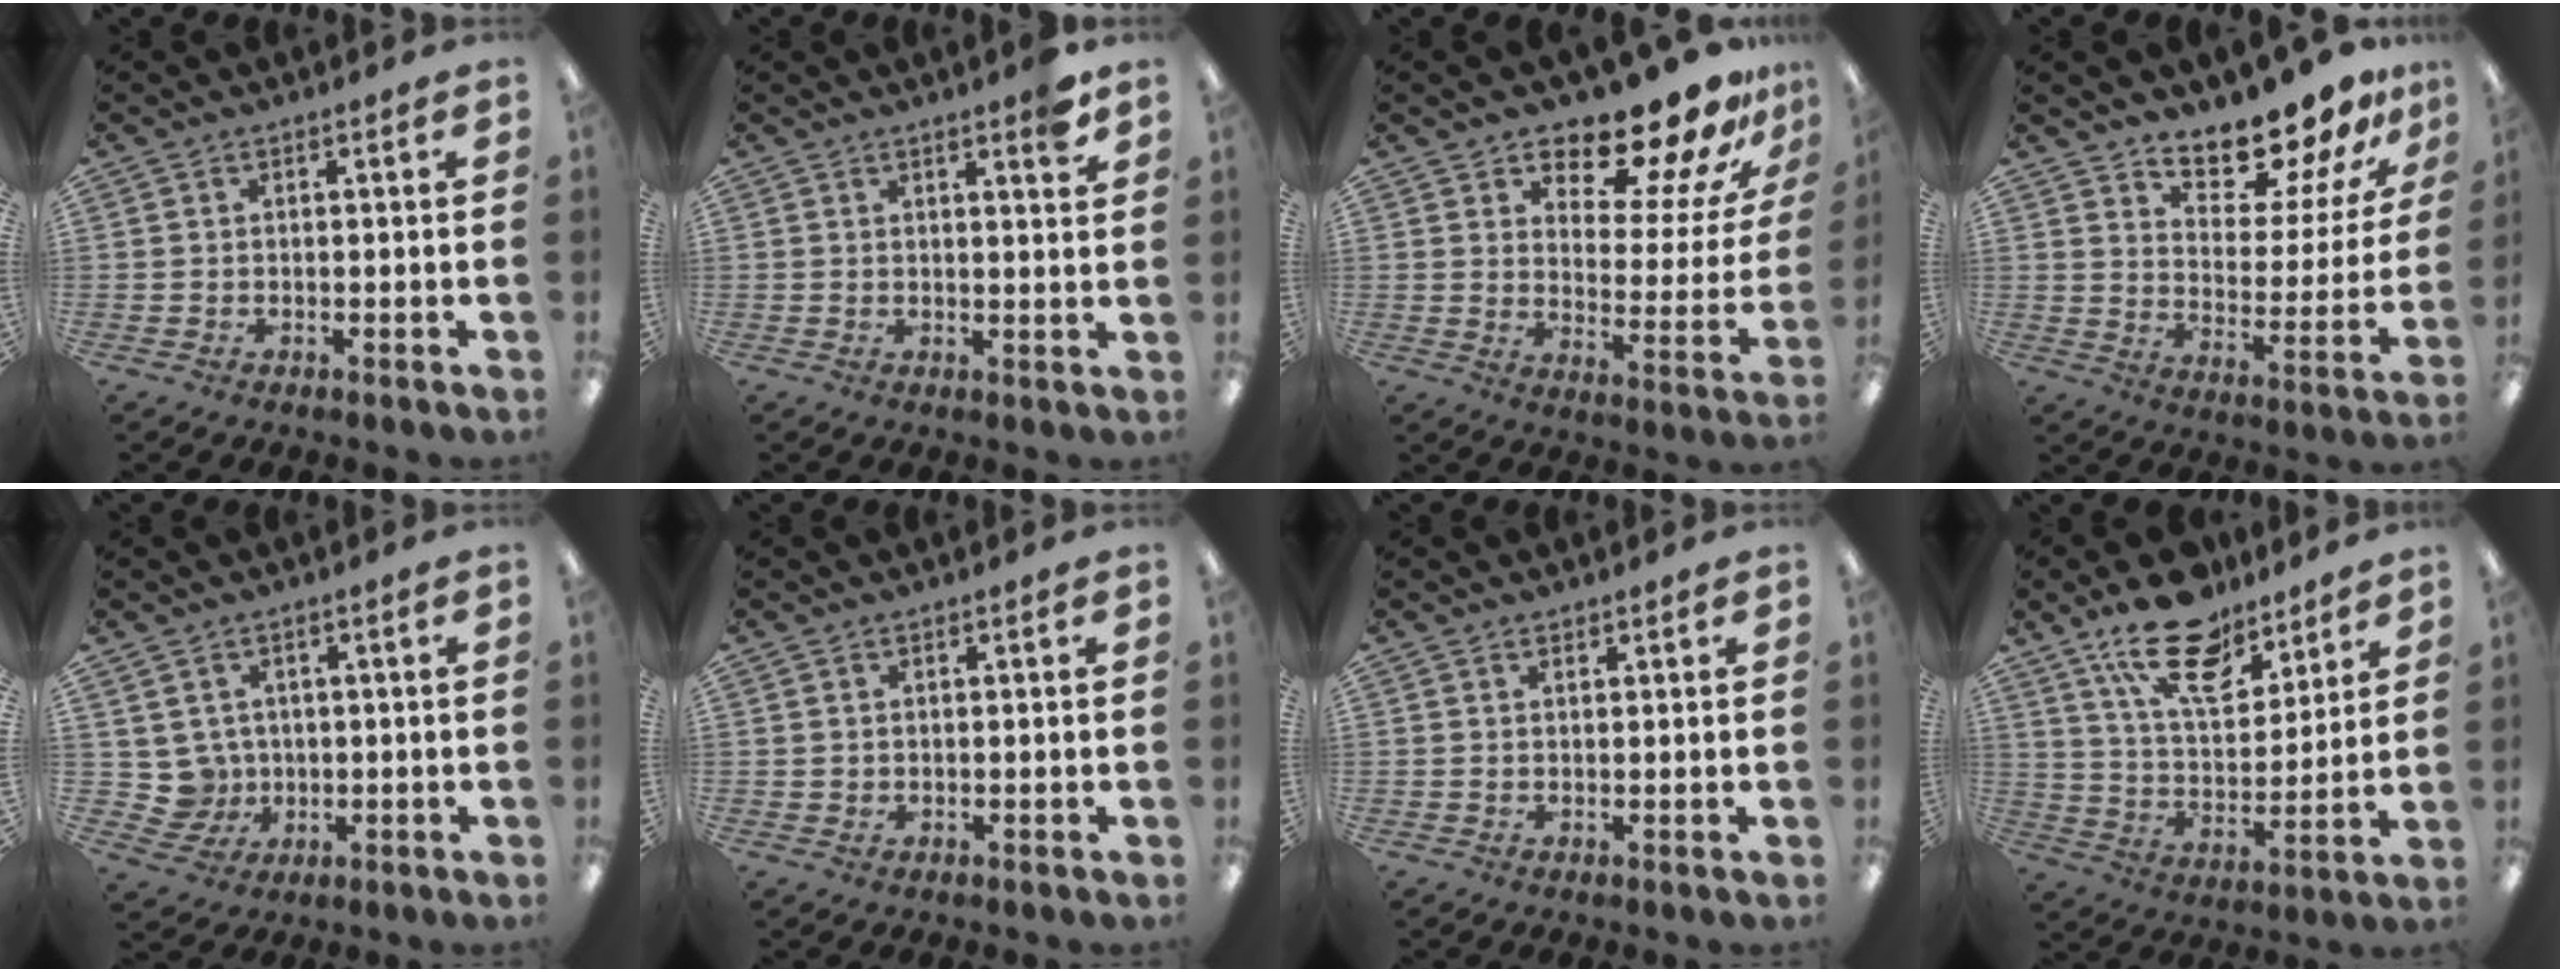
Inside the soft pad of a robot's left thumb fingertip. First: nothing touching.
{"total": 3.9, "force": [2.8, 0.6, 2.6], "torque": [-0.034, -0.015, 0.044]}
{"total": 16.2, "force": [14.2, 4.6, 6.2], "torque": [-0.094, -0.116, 0.236]}
{"total": 14.5, "force": [13.4, 3.8, 4.2], "torque": [-0.077, -0.113, 0.237]}
{"total": 5.3, "force": [1.5, 5.0, 0.7], "torque": [-0.032, -0.002, 0.034]}
{"total": 0.9, "force": [0.6, 0.7, 0.1], "torque": [-0.003, 0.002, 0.011]}
{"total": 0.9, "force": [0.8, 0.3, 0.2], "torque": [-0.005, 0.000, 0.016]}
{"total": 18.2, "force": [13.1, 8.3, 9.6], "torque": [-0.160, -0.066, 0.230]}